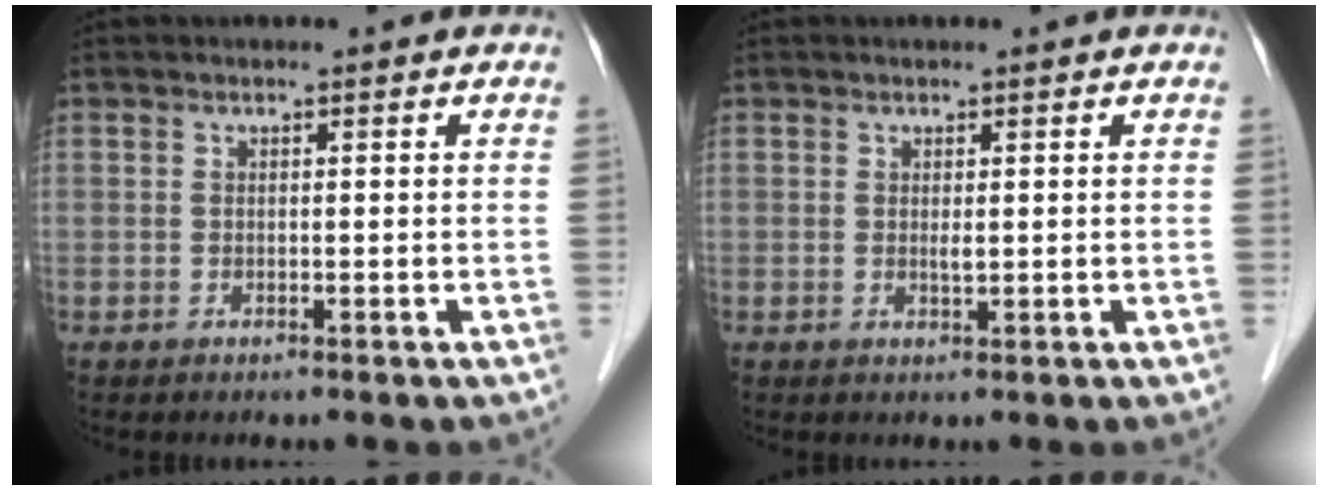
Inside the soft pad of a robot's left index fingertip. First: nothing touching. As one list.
[{"total": 0.9, "force": [0.0, 0.2, 0.9], "torque": [-0.020, -0.007, 0.002]}]